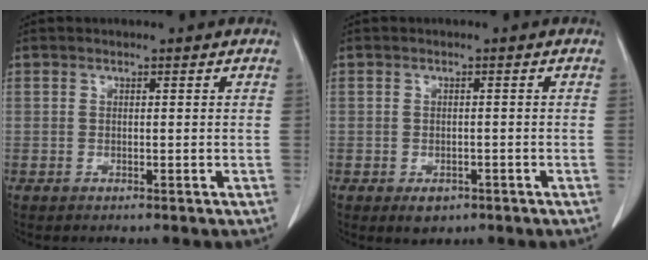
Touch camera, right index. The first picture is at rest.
{"total": 2.4, "force": [-1.4, 1.7, 1.1], "torque": [-0.011, 0.001, -0.009]}